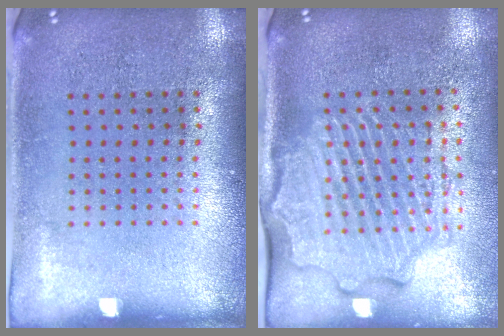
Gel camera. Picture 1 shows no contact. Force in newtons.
{"total": 2.6, "press": 2.3, "slide": 1.2}